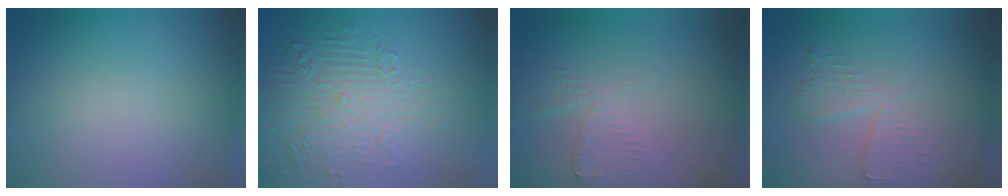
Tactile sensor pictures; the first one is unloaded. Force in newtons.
{"total": 4.8, "press": 4.7, "slide": 1.1}
{"total": 2.0, "press": 2.0, "slide": 0.3}
{"total": 2.7, "press": 2.4, "slide": 1.1}